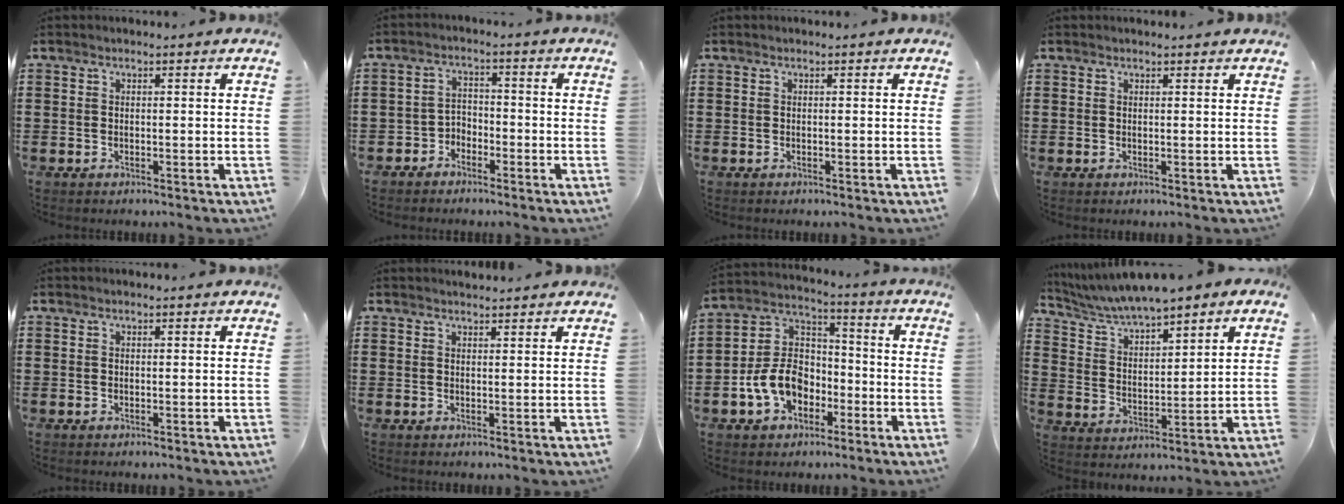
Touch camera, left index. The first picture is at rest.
{"total": 3.2, "force": [-2.9, 1.4, 0.0], "torque": [-0.010, 0.005, -0.063]}
{"total": 0.0}
{"total": 0.5, "force": [0.5, 0.0, 0.2], "torque": [-0.005, -0.001, 0.010]}
{"total": 0.0}
{"total": 1.4, "force": [1.4, 0.1, 0.1], "torque": [-0.006, 0.002, 0.027]}
{"total": 9.3, "force": [-3.6, 7.0, 5.0], "torque": [-0.143, 0.009, -0.077]}
{"total": 5.1, "force": [4.7, 0.5, 1.7], "torque": [-0.055, -0.022, 0.082]}